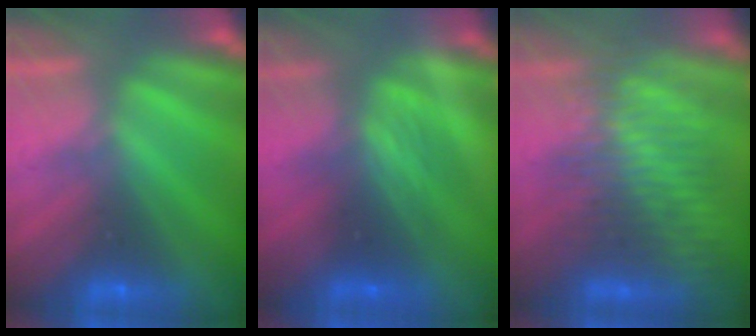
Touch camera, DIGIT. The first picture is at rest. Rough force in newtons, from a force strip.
{"total": 2.0}
{"total": 3.2}